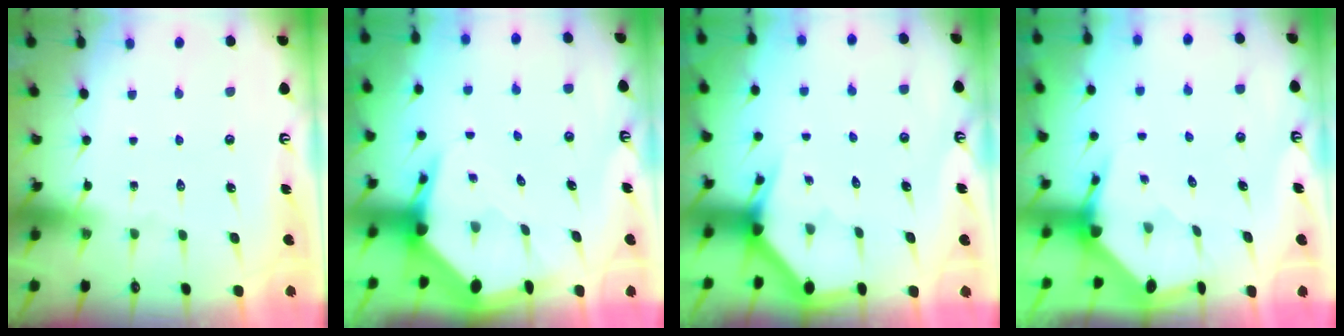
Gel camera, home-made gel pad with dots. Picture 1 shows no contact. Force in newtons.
{"total": 6.3, "press": 6.2, "slide": 0.6}
{"total": 3.0, "press": 3.0, "slide": 0.1}
{"total": 3.7, "press": 3.6, "slide": 0.5}